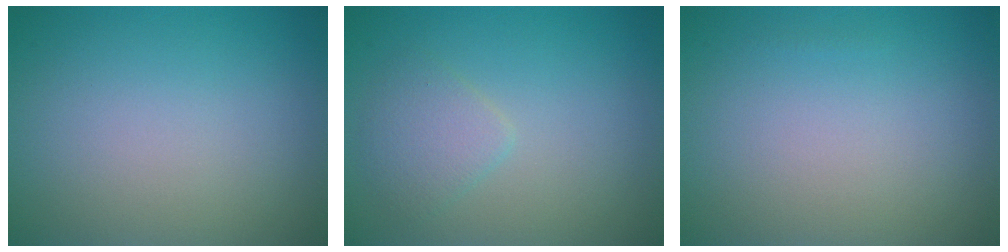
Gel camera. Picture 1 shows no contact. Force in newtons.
{"total": 2.0, "press": 2.0, "slide": 0.1}
{"total": 0.0}